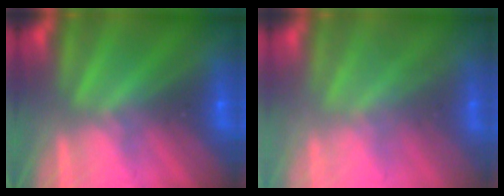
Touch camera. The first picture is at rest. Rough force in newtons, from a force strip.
{"total": 2.3}